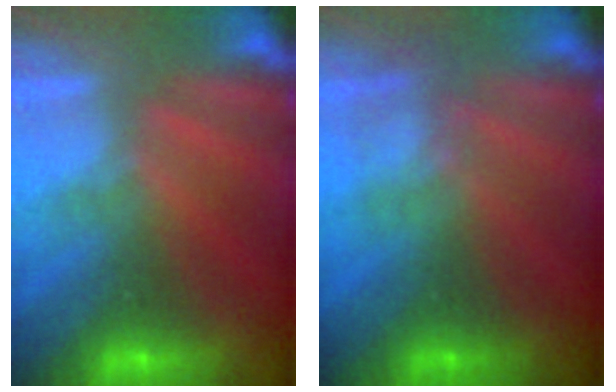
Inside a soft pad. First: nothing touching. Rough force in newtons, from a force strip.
{"total": 2.4}